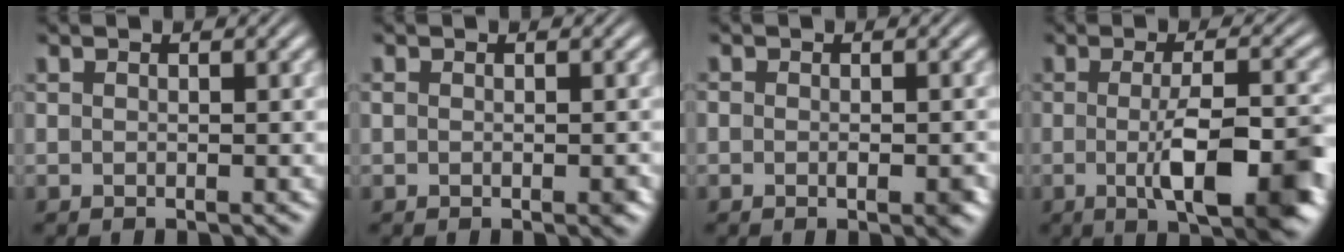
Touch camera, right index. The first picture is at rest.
{"total": 0.7, "force": [-0.2, 0.4, 0.6], "torque": [-0.008, 0.001, -0.002]}
{"total": 1.6, "force": [-0.3, 1.1, 1.2], "torque": [-0.017, 0.001, -0.009]}
{"total": 8.3, "force": [-2.4, 2.2, 7.7], "torque": [-0.114, -0.015, -0.035]}